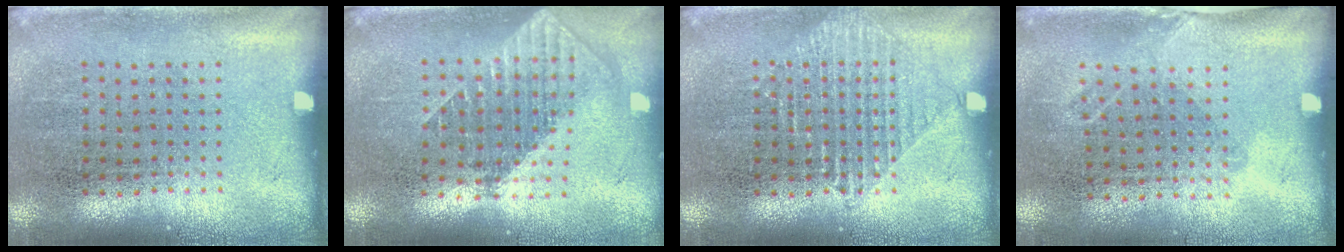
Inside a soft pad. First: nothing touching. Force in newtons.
{"total": 1.8, "press": 1.5, "slide": 1.0}
{"total": 1.5, "press": 1.5, "slide": 0.3}
{"total": 1.0, "press": 0.7, "slide": 0.7}